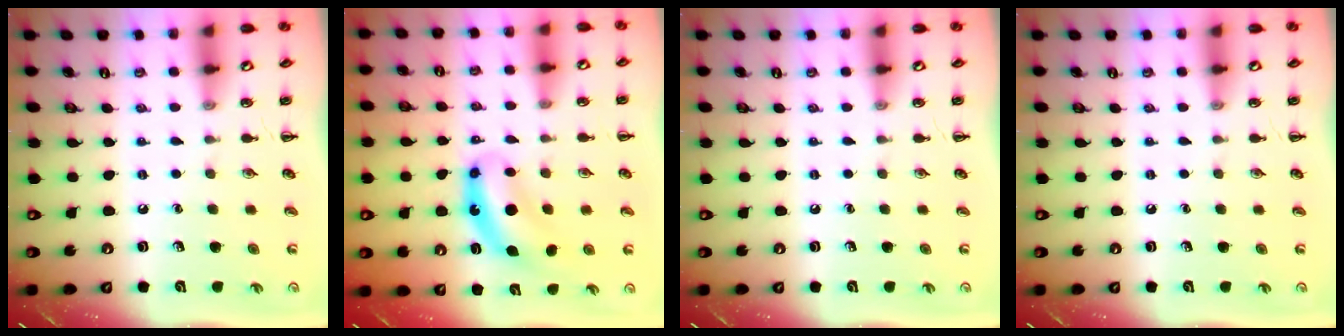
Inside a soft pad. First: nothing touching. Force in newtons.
{"total": 7.7, "press": 7.6, "slide": 0.8}
{"total": 0.0}
{"total": 0.0}